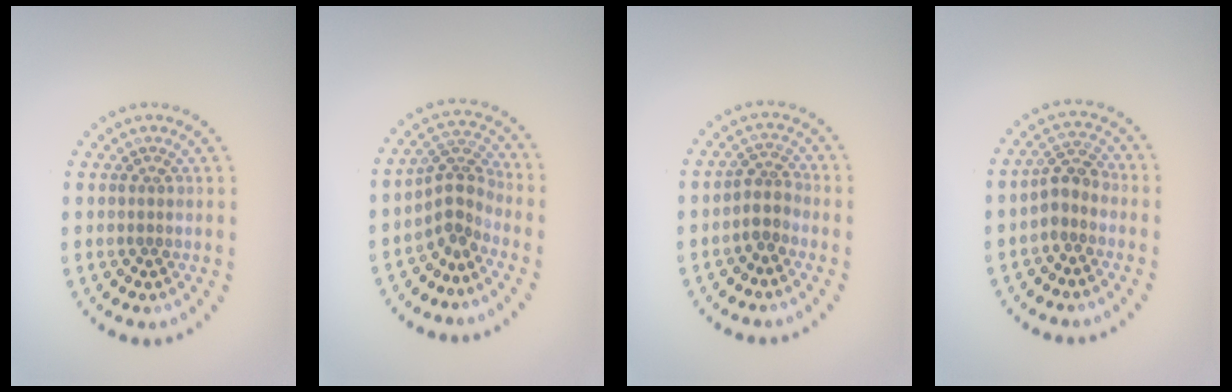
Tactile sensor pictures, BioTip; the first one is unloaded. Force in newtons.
{"total": 2.9, "press": 1.9, "slide": 2.2}
{"total": 2.0, "press": 1.5, "slide": 1.3}
{"total": 2.4, "press": 2.0, "slide": 1.3}